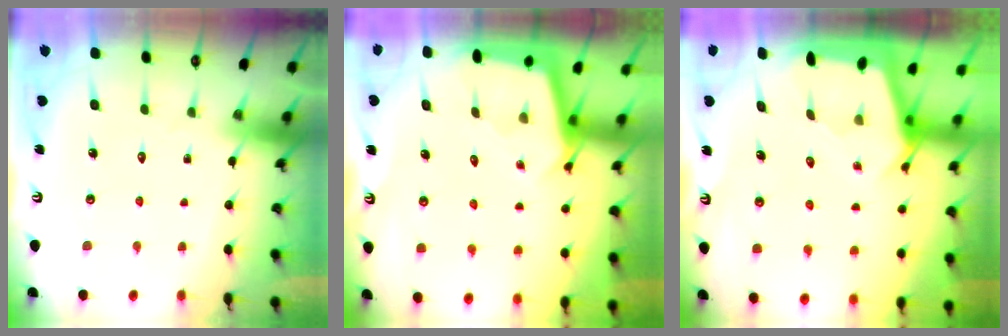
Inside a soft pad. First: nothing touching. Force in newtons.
{"total": 2.3, "press": 2.3, "slide": 0.2}
{"total": 3.7, "press": 3.7, "slide": 0.3}